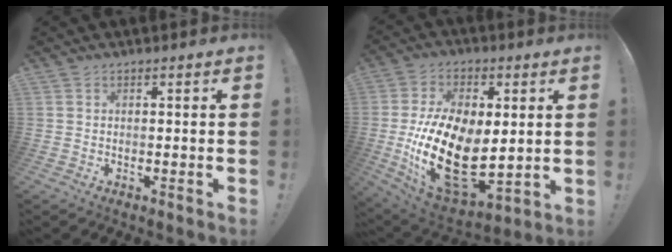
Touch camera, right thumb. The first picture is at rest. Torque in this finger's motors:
{"motor_torque": [2.45, 2.56, 2.67, -0.10, 0.79]}